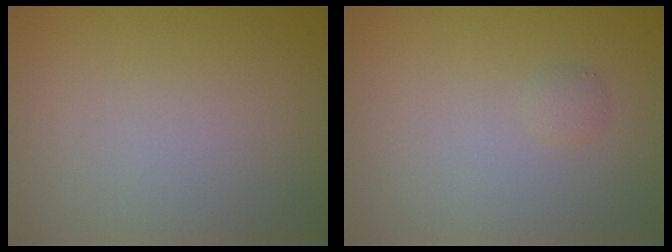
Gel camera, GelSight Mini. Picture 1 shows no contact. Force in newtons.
{"total": 0.6, "press": 0.6, "slide": 0.0}